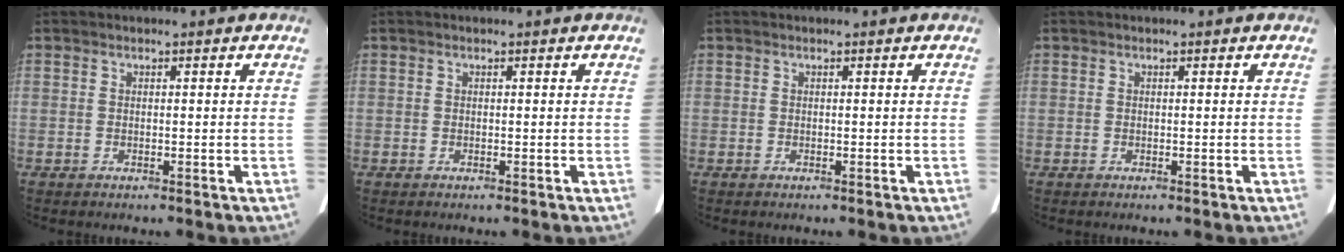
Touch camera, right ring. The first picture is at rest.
{"total": 0.0}
{"total": 0.0}
{"total": 0.0}